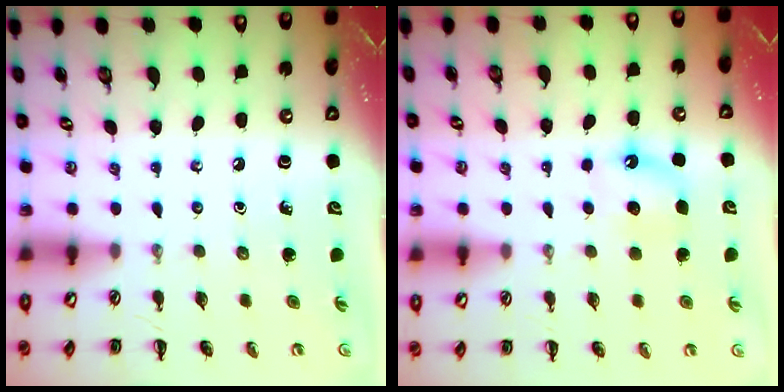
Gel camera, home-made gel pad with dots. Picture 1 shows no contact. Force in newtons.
{"total": 4.9, "press": 4.6, "slide": 1.6}